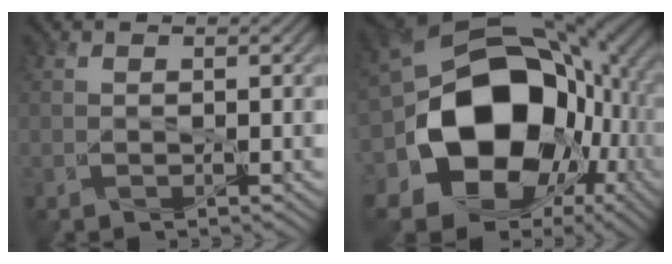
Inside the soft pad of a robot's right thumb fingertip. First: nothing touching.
{"total": 19.8, "force": [-2.2, 15.3, 12.4], "torque": [-0.217, -0.031, -0.025]}